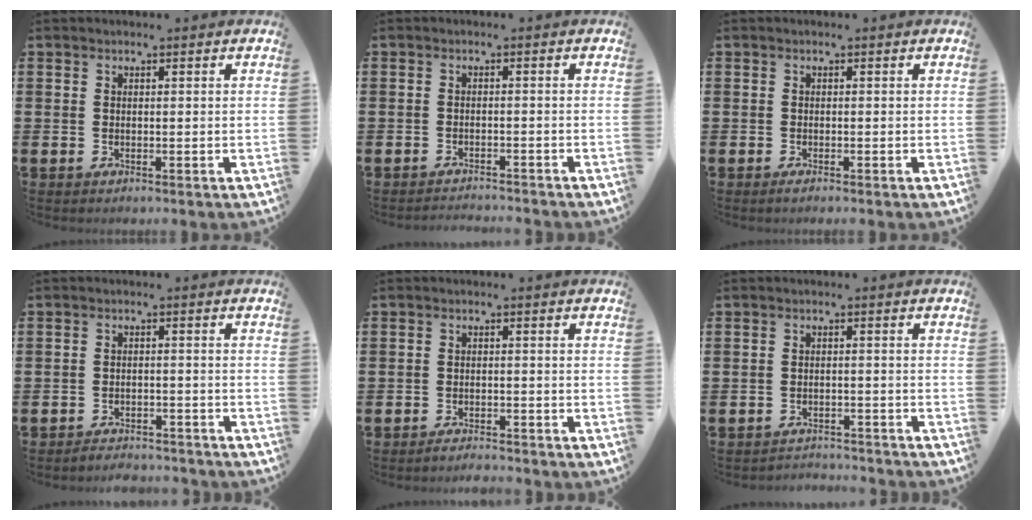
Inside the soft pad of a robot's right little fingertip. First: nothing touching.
{"total": 1.4, "force": [-1.4, -0.2, -0.1], "torque": [-0.002, 0.004, -0.028]}
{"total": 0.6, "force": [-0.3, 0.1, 0.5], "torque": [-0.008, -0.003, -0.005]}
{"total": 2.3, "force": [-2.3, 0.1, -0.2], "torque": [-0.005, 0.004, -0.050]}
{"total": 1.7, "force": [-1.7, 0.0, 0.1], "torque": [-0.006, 0.003, -0.034]}
{"total": 2.0, "force": [-2.0, 0.0, -0.1], "torque": [-0.004, 0.003, -0.044]}